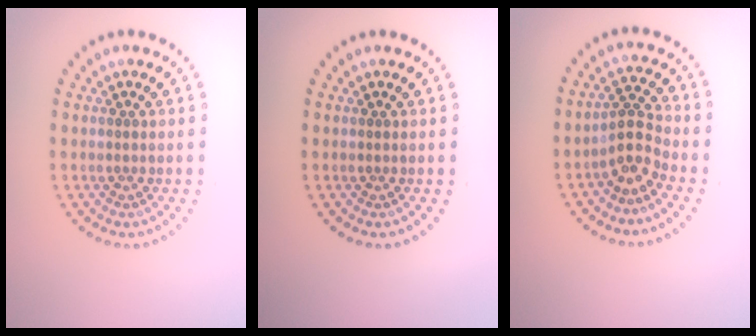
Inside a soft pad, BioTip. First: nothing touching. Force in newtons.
{"total": 0.0}
{"total": 2.8, "press": 2.1, "slide": 1.9}